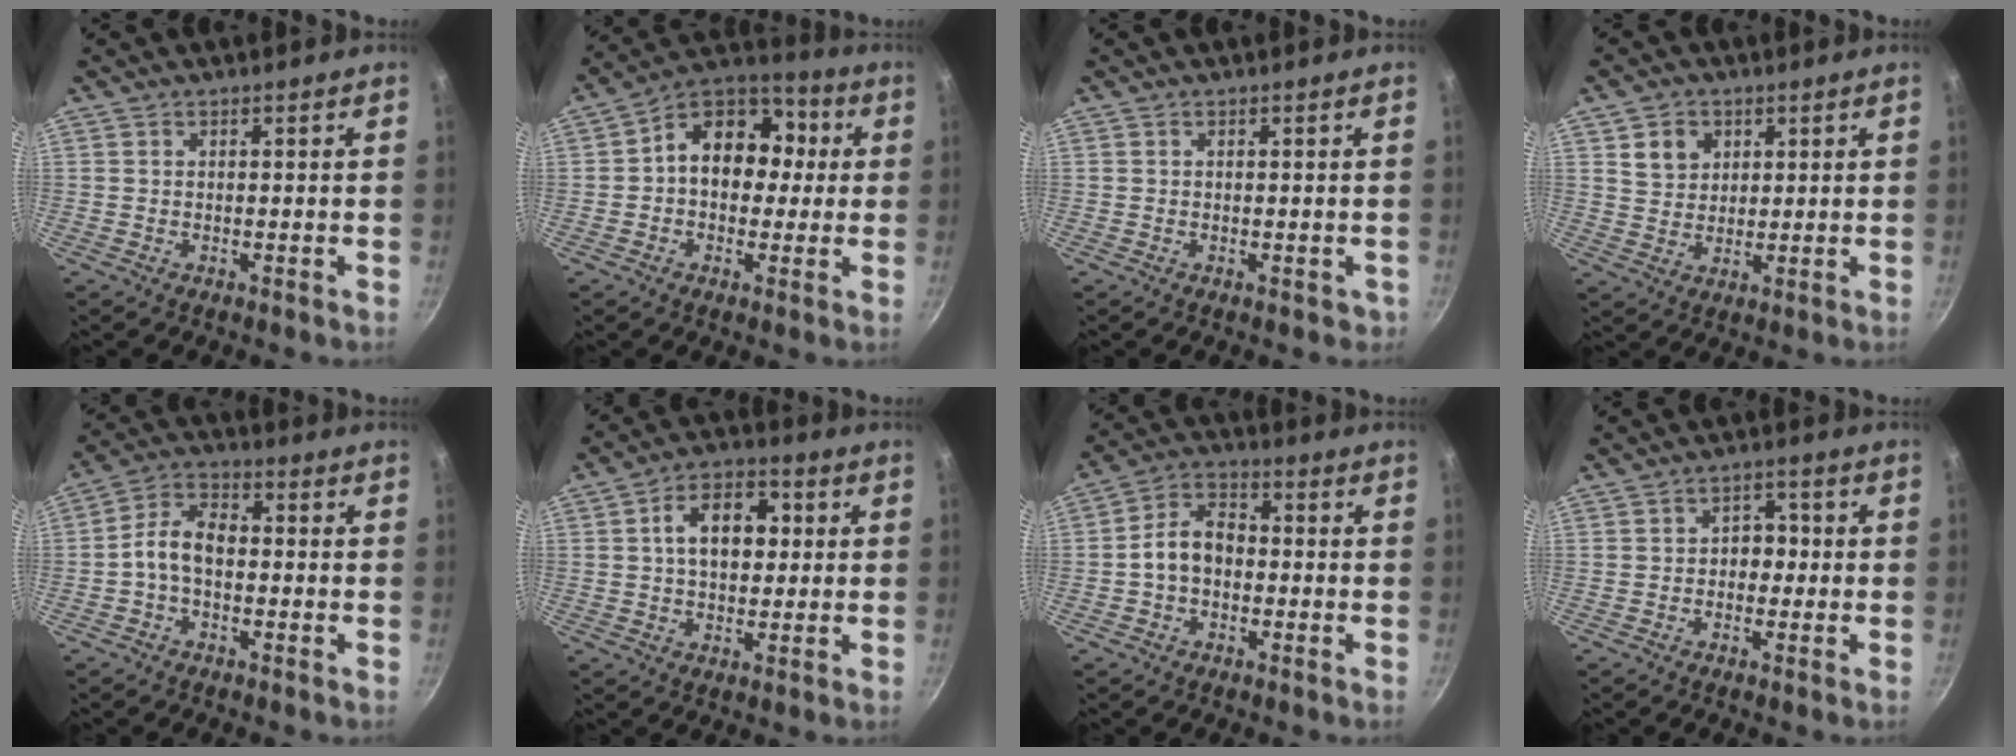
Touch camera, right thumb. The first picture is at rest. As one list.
[{"total": 14.5, "force": [1.4, 10.3, 10.1], "torque": [-0.104, 0.035, 0.007]}, {"total": 1.1, "force": [-0.4, 0.7, 0.7], "torque": [0.003, 0.003, -0.002]}, {"total": 5.9, "force": [2.5, 4.7, 2.4], "torque": [-0.020, -0.013, 0.047]}, {"total": 7.9, "force": [-1.1, 5.0, 6.0], "torque": [-0.104, 0.032, -0.031]}, {"total": 10.8, "force": [1.7, 6.9, 8.0], "torque": [-0.102, 0.015, 0.022]}, {"total": 8.3, "force": [-1.1, 5.8, 5.8], "torque": [-0.093, 0.031, -0.032]}, {"total": 4.0, "force": [-0.3, 3.1, 2.6], "torque": [-0.007, 0.015, -0.014]}]